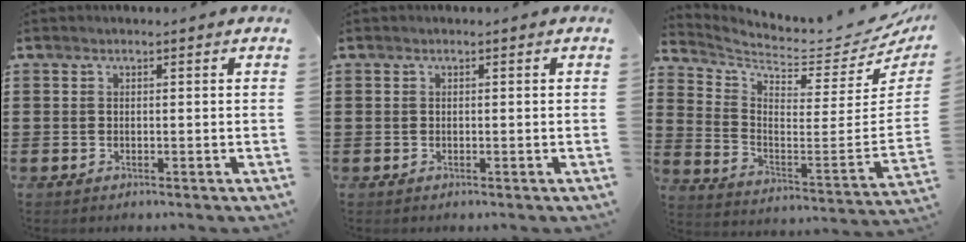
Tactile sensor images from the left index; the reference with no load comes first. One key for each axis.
{"total": 0.0}
{"total": 4.5, "fx": 4.0, "fy": 0.7, "fz": 1.9, "tx": -0.063, "ty": -0.054, "tz": 0.064}